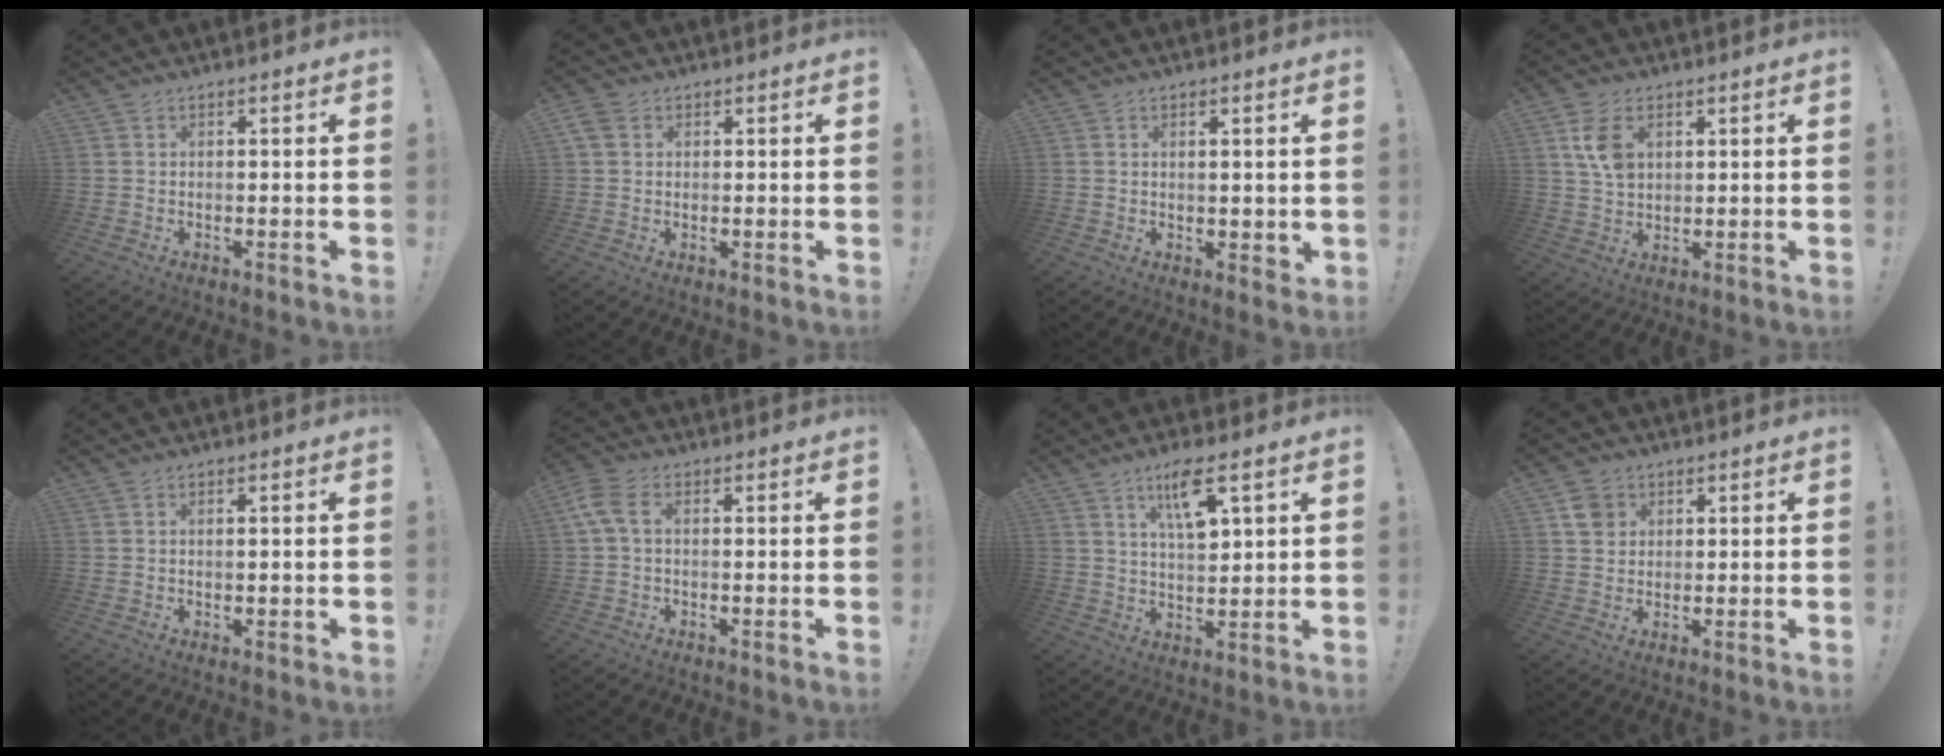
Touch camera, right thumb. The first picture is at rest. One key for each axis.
{"total": 3.6, "fx": 1.6, "fy": 2.9, "fz": 1.6, "tx": -0.032, "ty": 0.003, "tz": 0.033}
{"total": 2.3, "fx": 1.5, "fy": 1.1, "fz": 1.3, "tx": -0.012, "ty": -0.007, "tz": 0.026}
{"total": 8.2, "fx": 2.9, "fy": 5.6, "fz": 5.3, "tx": -0.088, "ty": -0.003, "tz": 0.056}
{"total": 0.7, "fx": 0.4, "fy": 0.0, "fz": 0.6, "tx": -0.006, "ty": -0.002, "tz": 0.005}
{"total": 5.3, "fx": 1.0, "fy": 2.9, "fz": 4.2, "tx": -0.091, "ty": 0.002, "tz": 0.021}
{"total": 9.8, "fx": 5.0, "fy": 2.9, "fz": 8.0, "tx": -0.132, "ty": -0.016, "tz": 0.081}
{"total": 5.5, "fx": 2.5, "fy": 4.5, "fz": 1.8, "tx": -0.023, "ty": -0.001, "tz": 0.048}